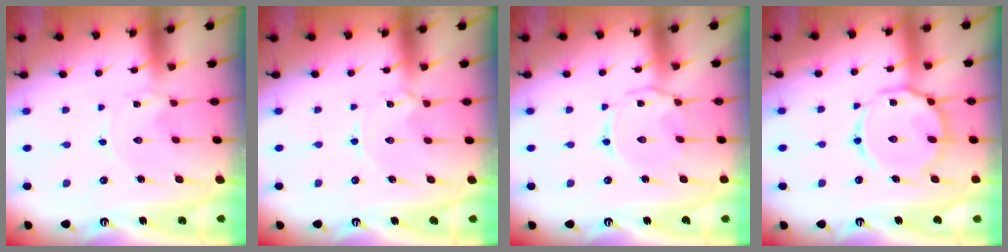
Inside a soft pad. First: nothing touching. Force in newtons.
{"total": 1.7, "press": 1.7, "slide": 0.2}
{"total": 3.3, "press": 3.3, "slide": 0.2}
{"total": 15.0, "press": 15.0, "slide": 1.3}